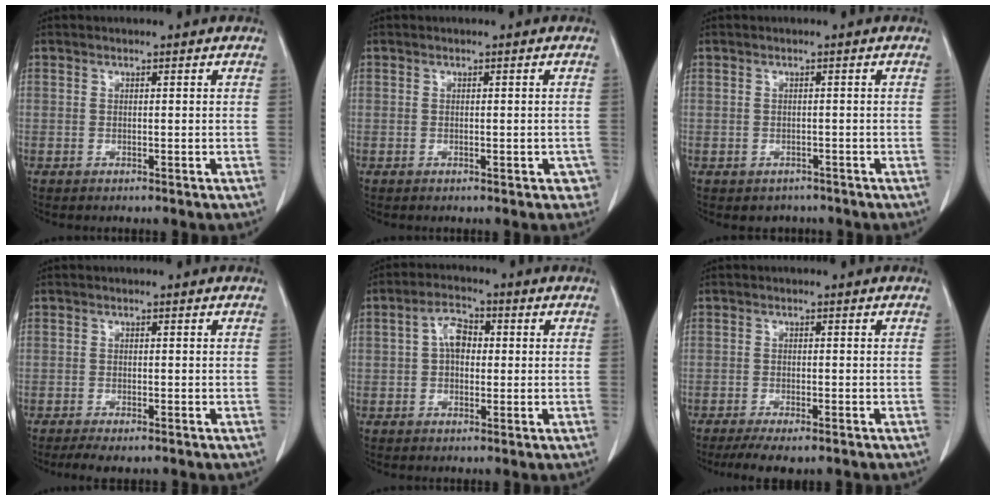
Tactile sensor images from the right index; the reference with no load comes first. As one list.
[{"total": 2.2, "force": [-0.9, 1.0, 1.8], "torque": [-0.008, 0.006, -0.004]}, {"total": 2.0, "force": [-1.4, 1.5, 0.0], "torque": [-0.005, 0.005, -0.019]}, {"total": 2.6, "force": [-1.9, 0.8, 1.6], "torque": [-0.029, -0.007, -0.029]}, {"total": 4.7, "force": [0.4, 2.8, 3.7], "torque": [-0.071, 0.016, 0.004]}, {"total": 5.5, "force": [-4.2, 1.5, 3.3], "torque": [-0.049, -0.011, -0.065]}]